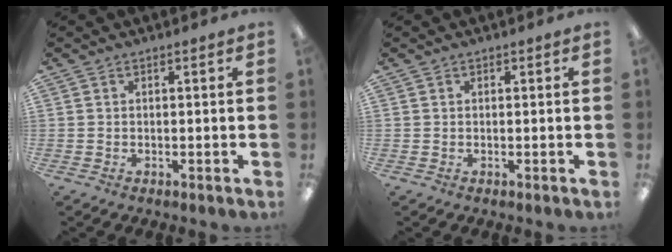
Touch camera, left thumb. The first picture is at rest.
{"total": 0.0}